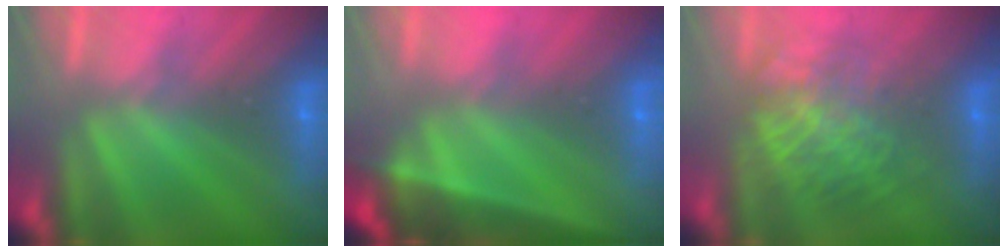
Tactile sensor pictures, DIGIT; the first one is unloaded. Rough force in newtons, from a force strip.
{"total": 9.7}
{"total": 6.9}